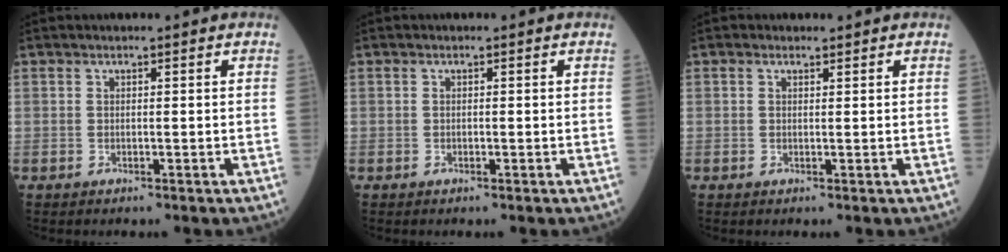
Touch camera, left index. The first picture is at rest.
{"total": 0.0}
{"total": 0.5, "force": [0.3, 0.4, 0.2], "torque": [-0.007, -0.002, 0.002]}